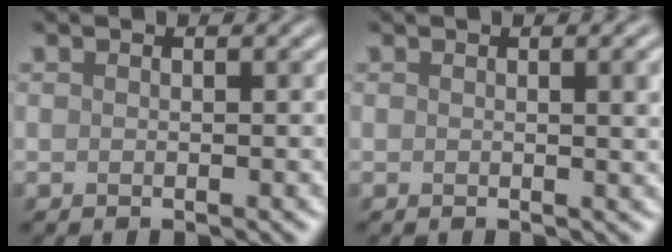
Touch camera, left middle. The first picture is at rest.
{"total": 3.3, "force": [0.5, 1.1, 3.1], "torque": [-0.021, 0.014, 0.009]}